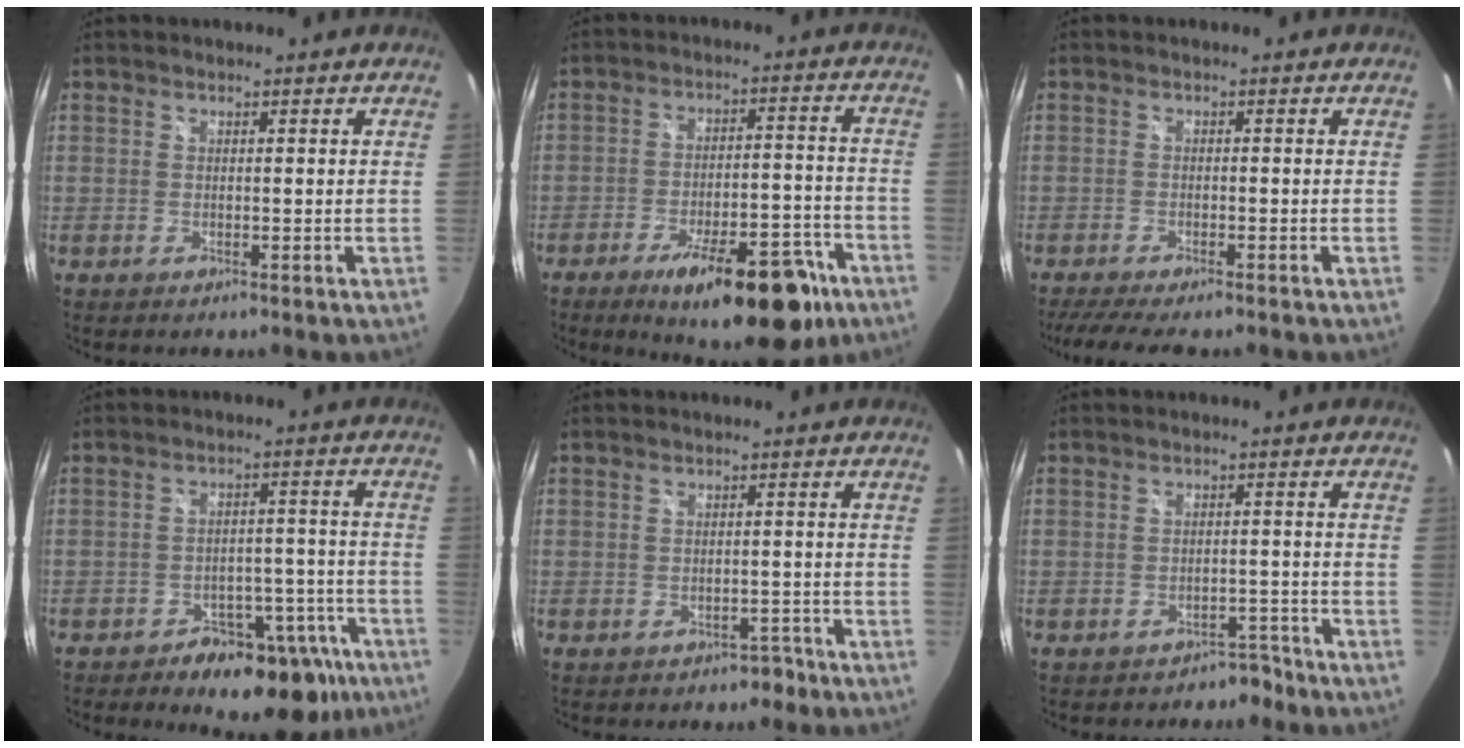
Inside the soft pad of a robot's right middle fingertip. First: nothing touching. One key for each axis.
{"total": 18.1, "fx": -11.2, "fy": 5.9, "fz": 12.9, "tx": -0.187, "ty": -0.010, "tz": -0.151}
{"total": 7.3, "fx": -6.1, "fy": 0.9, "fz": 3.9, "tx": -0.087, "ty": -0.025, "tz": -0.101}
{"total": 13.9, "fx": -9.5, "fy": 8.2, "fz": 6.2, "tx": -0.076, "ty": 0.025, "tz": -0.106}
{"total": 2.4, "fx": -1.5, "fy": 1.9, "fz": 0.2, "tx": 0.003, "ty": 0.020, "tz": -0.009}
{"total": 3.1, "fx": -2.5, "fy": 1.9, "fz": -0.2, "tx": 0.013, "ty": 0.029, "tz": -0.027}